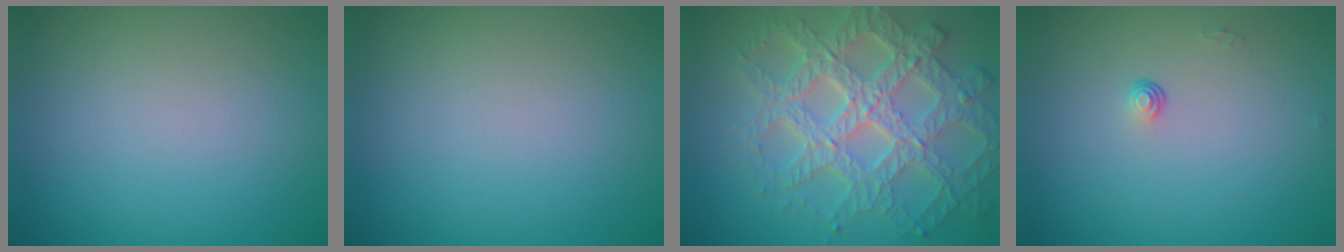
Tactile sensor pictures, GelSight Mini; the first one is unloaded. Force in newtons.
{"total": 0.0}
{"total": 6.9, "press": 6.0, "slide": 3.4}
{"total": 0.6, "press": 0.4, "slide": 0.5}